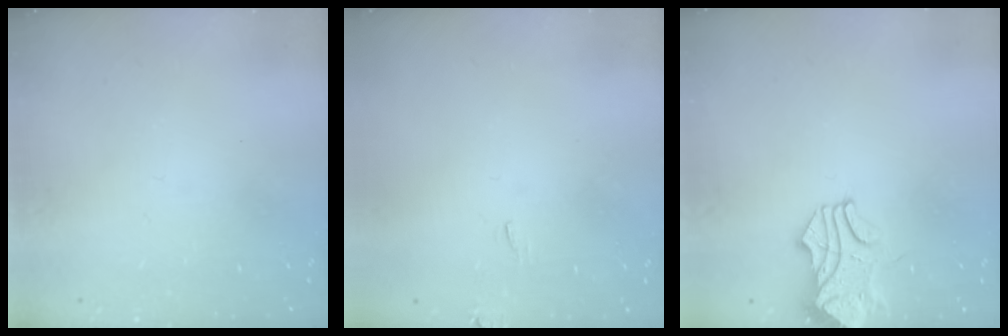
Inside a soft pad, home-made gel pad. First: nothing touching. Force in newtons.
{"total": 4.8, "press": 4.8, "slide": 0.1}
{"total": 1.7, "press": 1.5, "slide": 0.8}